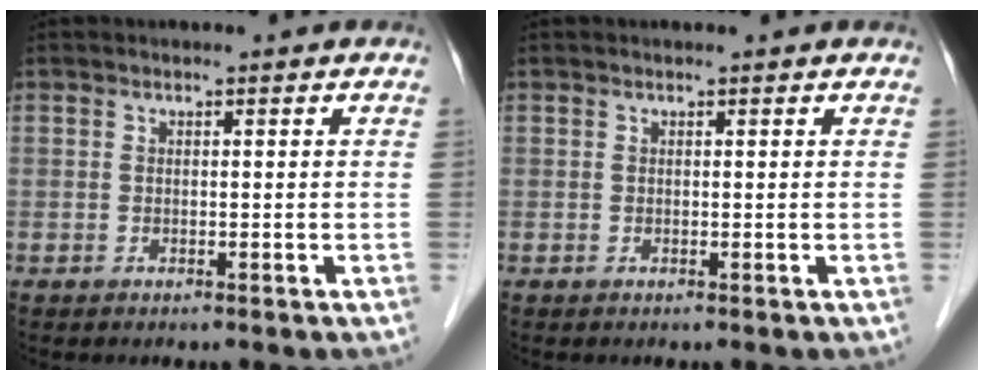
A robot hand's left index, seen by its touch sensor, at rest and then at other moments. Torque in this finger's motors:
{"motor_torque": [0.18, -0.13, 0.01, 0.01]}